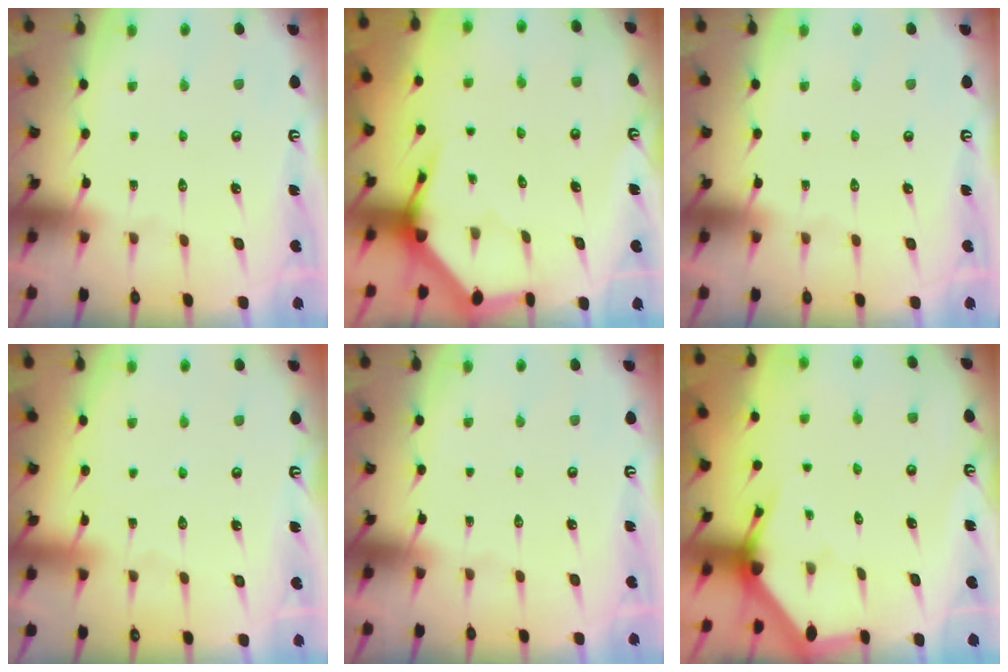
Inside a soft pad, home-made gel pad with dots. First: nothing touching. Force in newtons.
{"total": 3.9, "press": 3.9, "slide": 0.5}
{"total": 0.0}
{"total": 2.7, "press": 2.7, "slide": 0.1}
{"total": 0.0}
{"total": 3.0, "press": 3.0, "slide": 0.1}